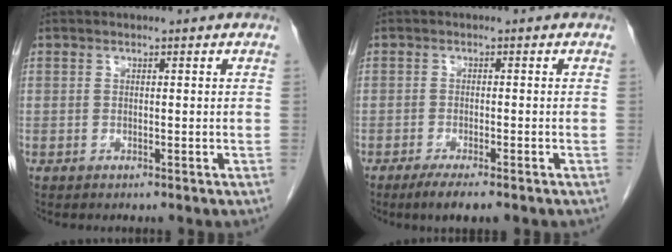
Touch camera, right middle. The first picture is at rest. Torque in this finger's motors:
{"motor_torque": [0.11, 0.00, 0.03, 0.02]}